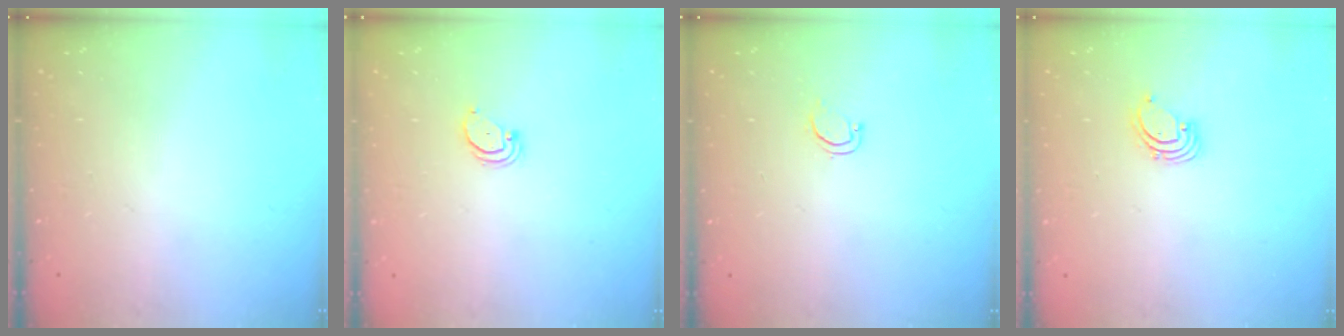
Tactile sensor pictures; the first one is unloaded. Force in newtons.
{"total": 2.1, "press": 2.1, "slide": 0.2}
{"total": 2.8, "press": 2.8, "slide": 0.2}
{"total": 1.4, "press": 1.4, "slide": 0.1}